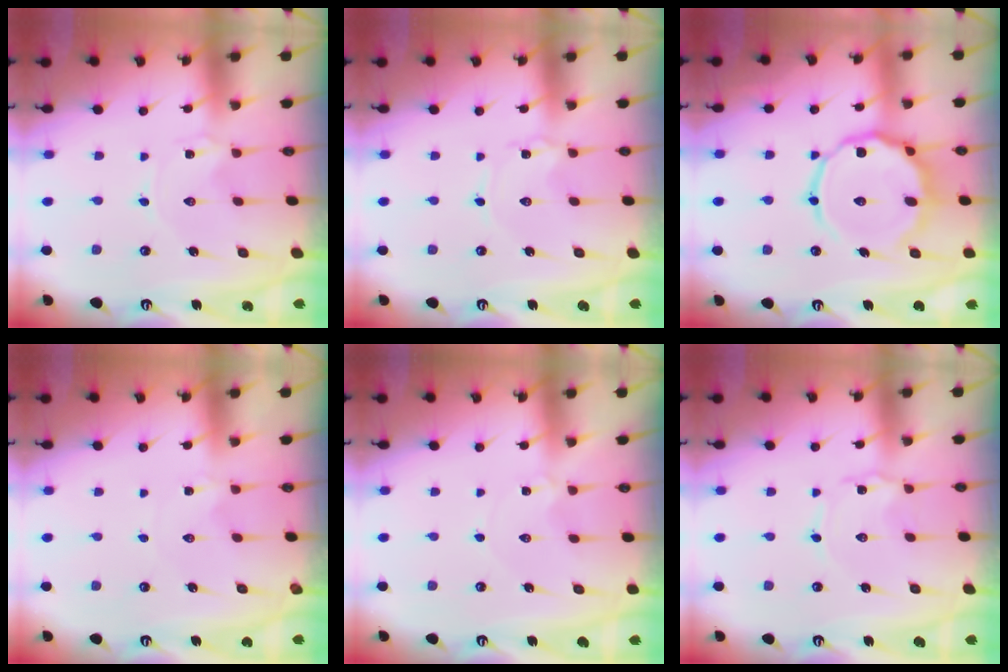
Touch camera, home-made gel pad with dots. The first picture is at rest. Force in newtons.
{"total": 0.7, "press": 0.7, "slide": 0.1}
{"total": 14.1, "press": 14.0, "slide": 1.1}
{"total": 0.0}
{"total": 1.3, "press": 1.3, "slide": 0.2}
{"total": 1.0, "press": 1.0, "slide": 0.1}